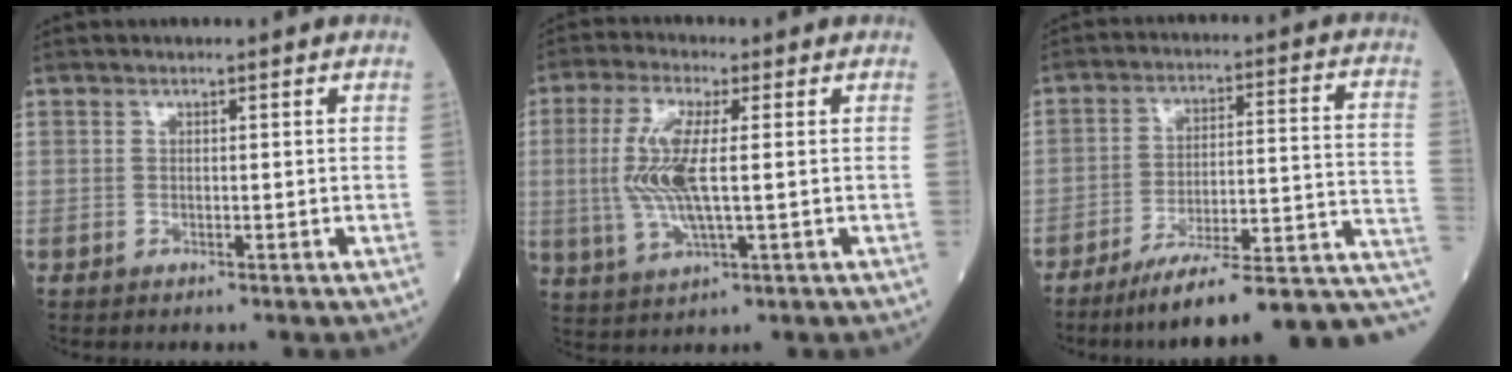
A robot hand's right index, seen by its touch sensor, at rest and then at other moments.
{"total": 8.7, "force": [0.4, 1.8, 8.5], "torque": [-0.195, -0.001, 0.007]}
{"total": 19.4, "force": [-13.6, 2.5, 13.7], "torque": [-0.135, 0.034, -0.202]}